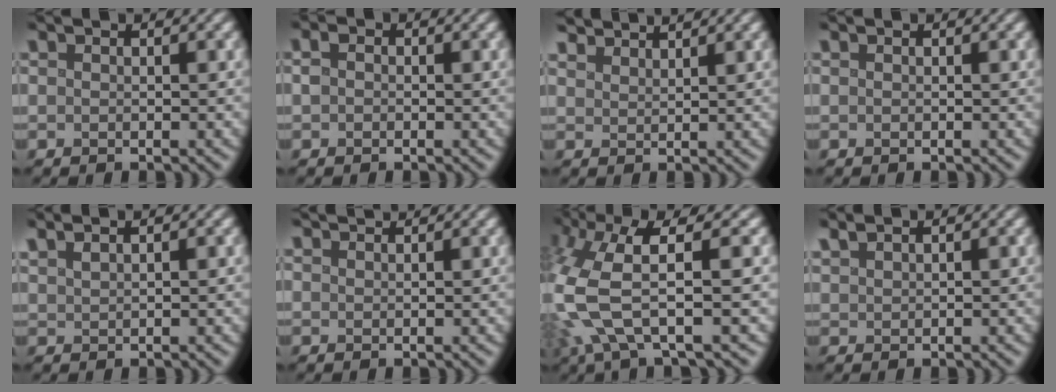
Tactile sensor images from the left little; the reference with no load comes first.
{"total": 1.1, "force": [0.0, 0.9, 0.7], "torque": [-0.013, 0.001, -0.005]}
{"total": 3.2, "force": [3.1, 0.3, 0.7], "torque": [-0.004, 0.004, 0.048]}
{"total": 0.0}
{"total": 2.2, "force": [1.7, 0.7, 1.2], "torque": [-0.010, 0.007, 0.020]}
{"total": 1.7, "force": [1.6, 0.2, 0.4], "torque": [-0.009, 0.002, 0.020]}
{"total": 8.5, "force": [-0.7, 2.4, 8.2], "torque": [-0.198, 0.005, -0.021]}
{"total": 1.2, "force": [1.1, 0.2, 0.5], "torque": [-0.010, 0.005, 0.024]}